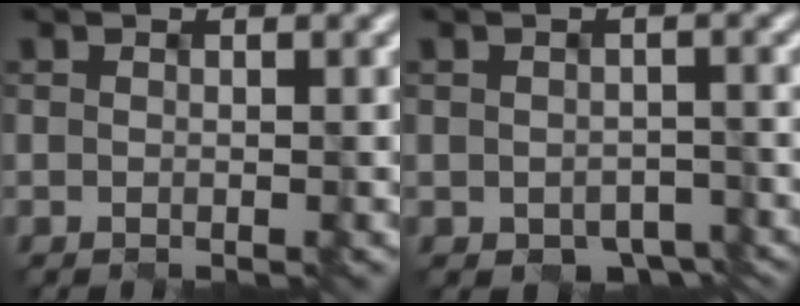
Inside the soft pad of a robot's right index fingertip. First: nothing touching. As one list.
[{"total": 2.9, "force": [-2.0, 1.8, 1.2], "torque": [-0.013, -0.007, -0.012]}]